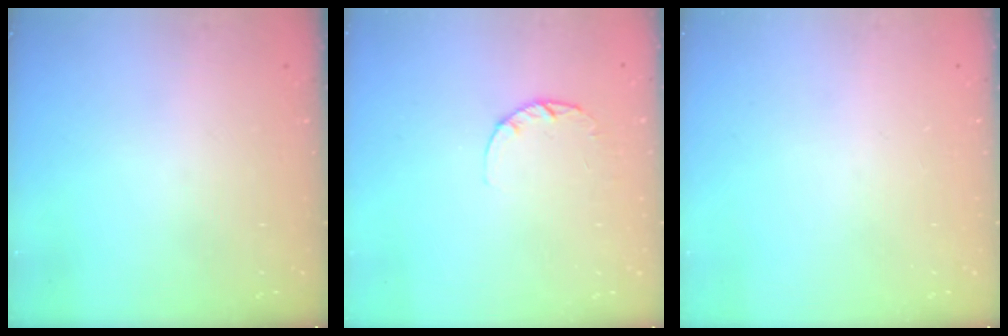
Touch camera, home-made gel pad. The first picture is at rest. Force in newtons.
{"total": 2.6, "press": 2.5, "slide": 0.4}
{"total": 0.0}